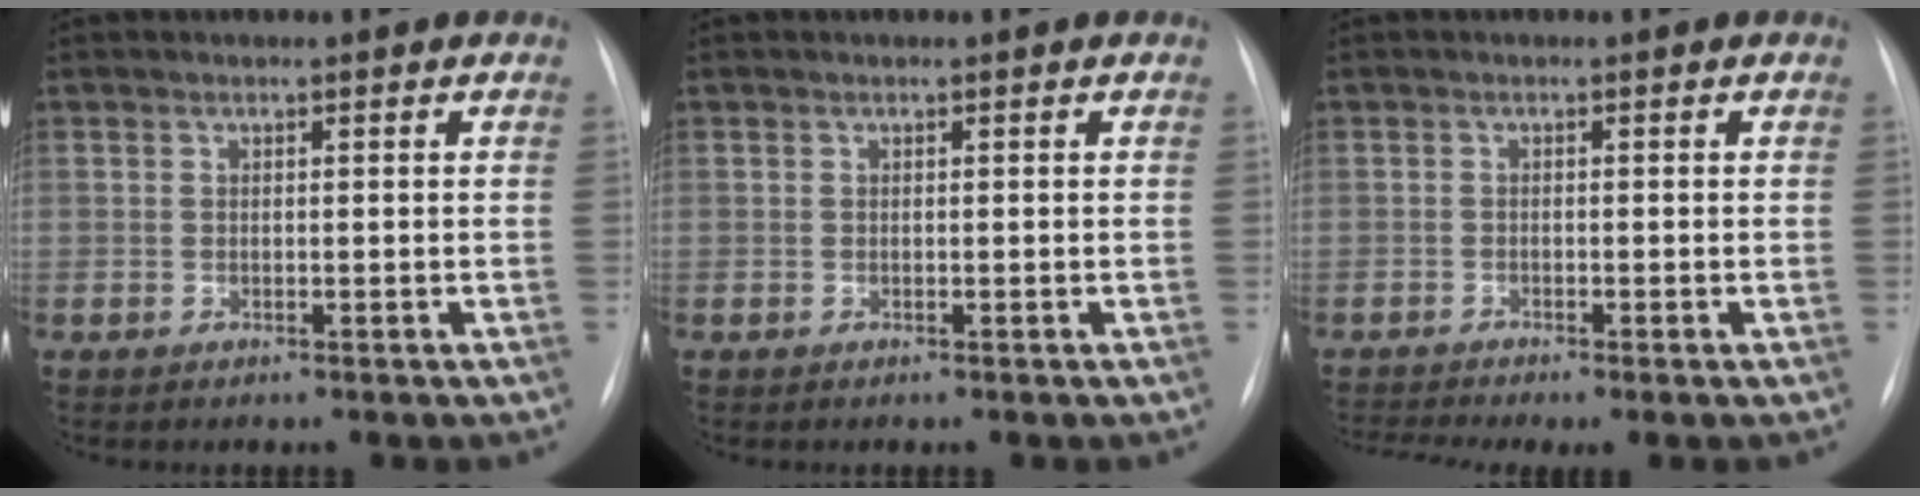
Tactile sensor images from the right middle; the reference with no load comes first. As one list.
[{"total": 0.0}, {"total": 3.8, "force": [-3.1, -0.5, 2.1], "torque": [-0.038, -0.002, -0.052]}]